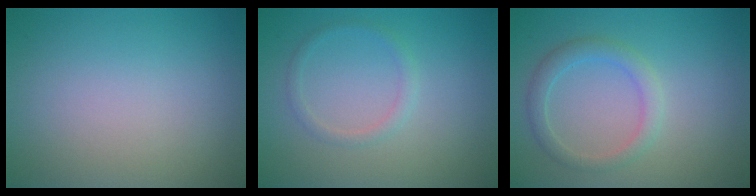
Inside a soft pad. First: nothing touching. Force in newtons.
{"total": 1.2, "press": 1.2, "slide": 0.0}
{"total": 2.4, "press": 2.4, "slide": 0.1}